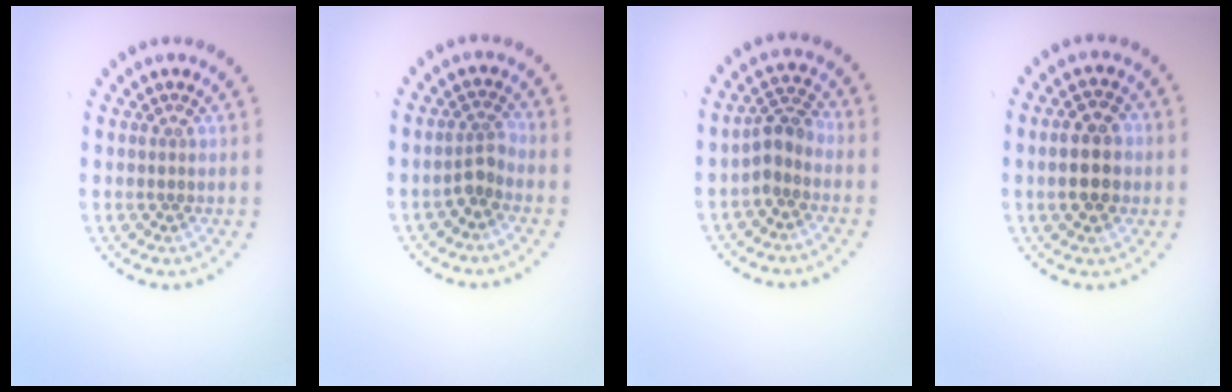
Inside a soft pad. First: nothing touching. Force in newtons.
{"total": 1.8, "press": 1.3, "slide": 1.2}
{"total": 2.4, "press": 2.0, "slide": 1.3}
{"total": 3.9, "press": 3.8, "slide": 0.4}